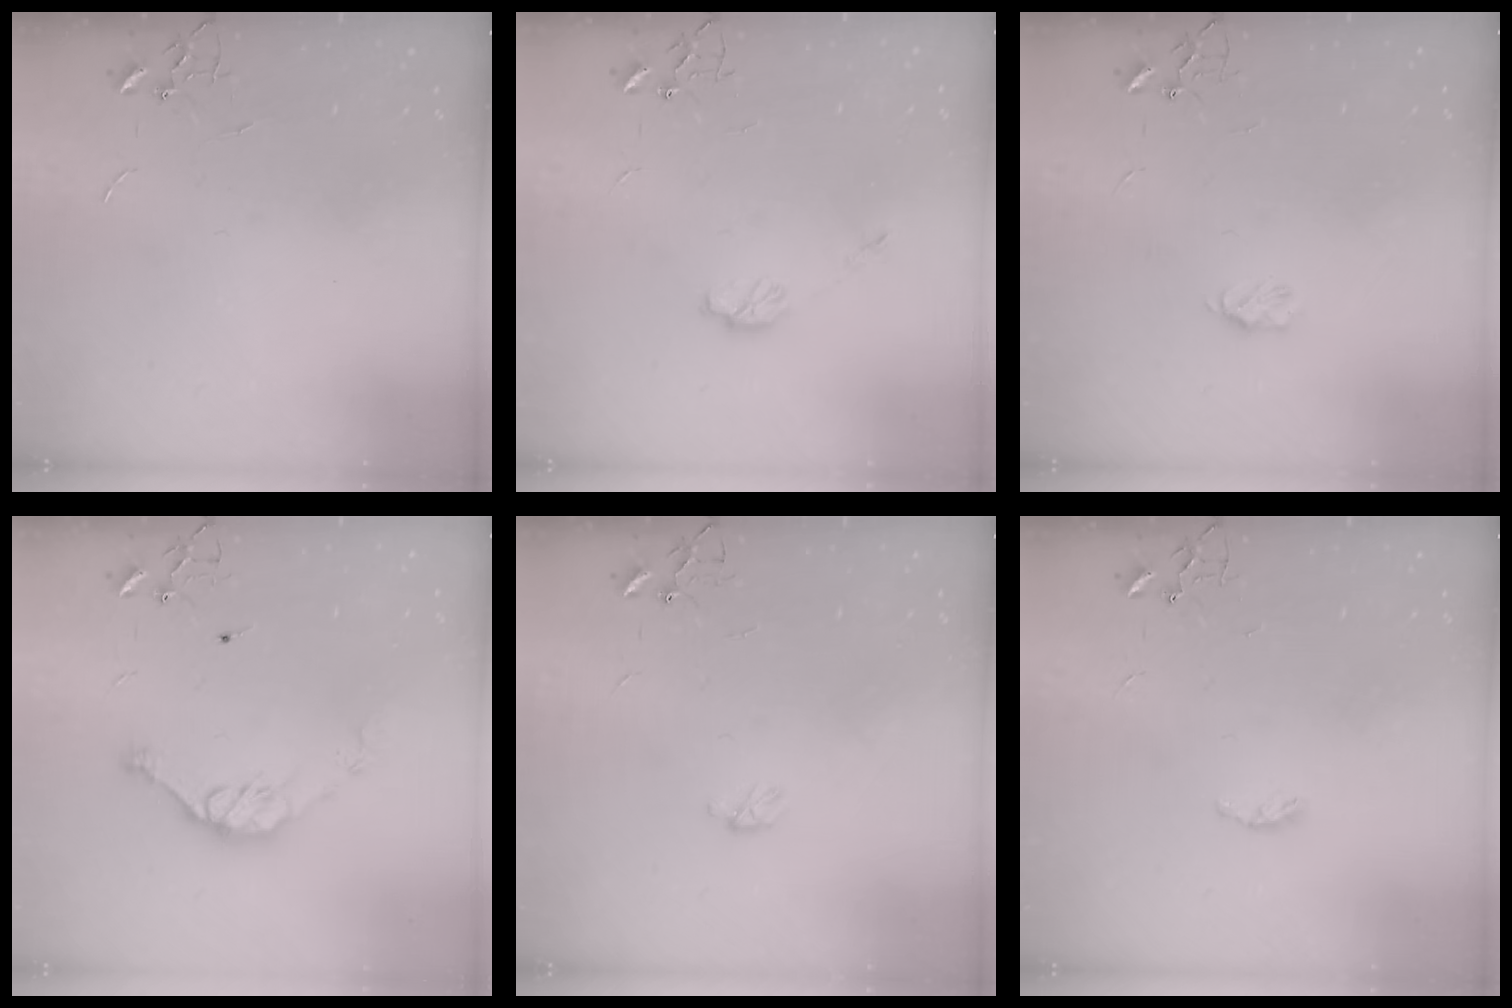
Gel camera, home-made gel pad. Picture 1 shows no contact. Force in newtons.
{"total": 5.5, "press": 5.5, "slide": 0.4}
{"total": 4.5, "press": 4.4, "slide": 0.7}
{"total": 9.6, "press": 9.6, "slide": 0.8}
{"total": 3.0, "press": 3.0, "slide": 0.3}
{"total": 3.9, "press": 3.8, "slide": 0.6}